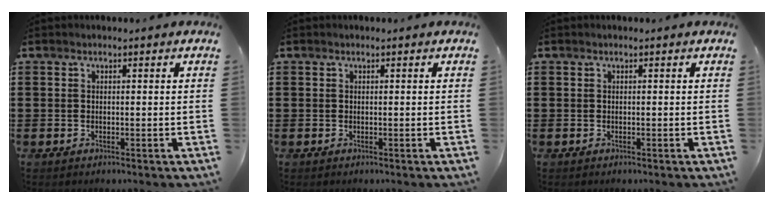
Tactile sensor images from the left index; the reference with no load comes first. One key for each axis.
{"total": 0.0}
{"total": 0.0}